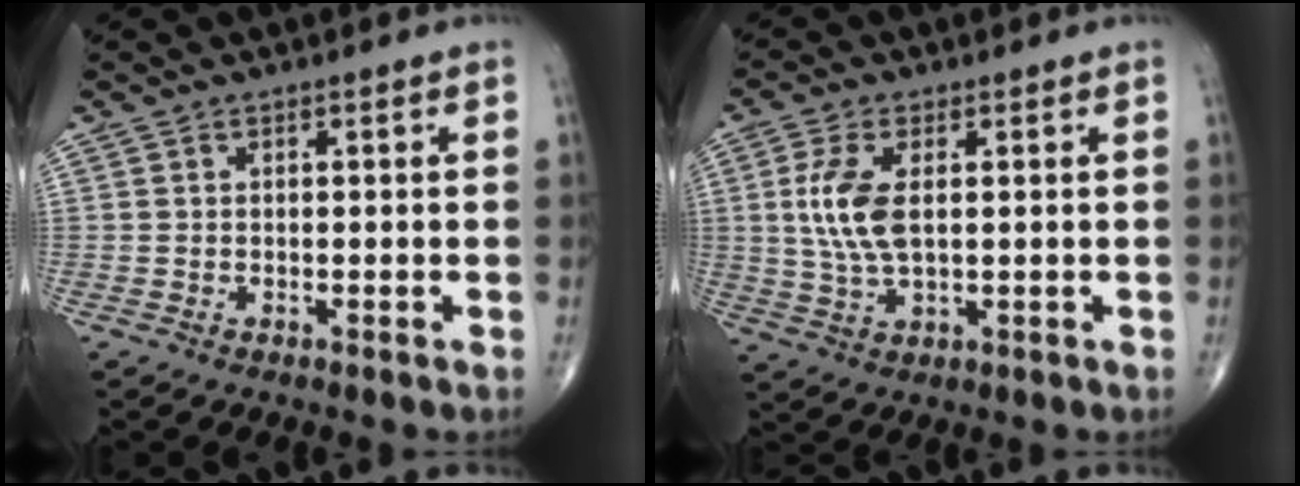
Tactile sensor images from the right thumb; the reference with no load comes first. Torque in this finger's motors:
{"motor_torque": [-0.07, 0.36, 0.89, 0.16, 0.06]}